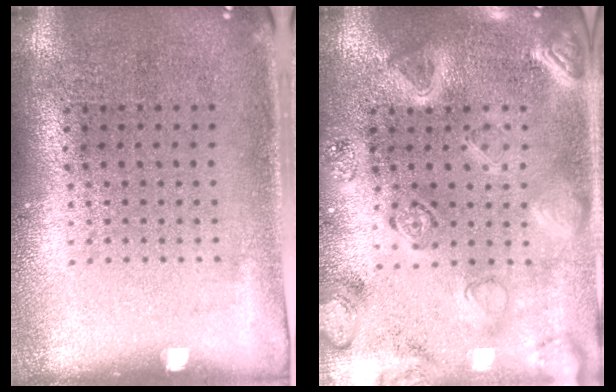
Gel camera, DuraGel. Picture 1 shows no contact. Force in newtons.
{"total": 3.1, "press": 3.0, "slide": 0.8}